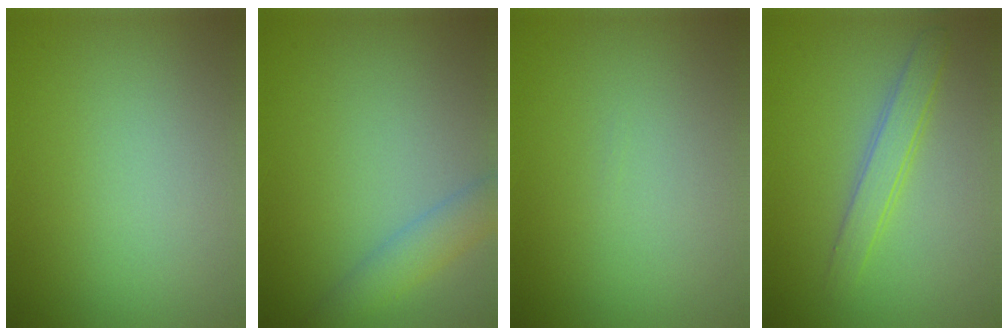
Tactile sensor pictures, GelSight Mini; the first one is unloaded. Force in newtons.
{"total": 2.8, "press": 2.8, "slide": 0.2}
{"total": 0.0}
{"total": 2.2, "press": 2.2, "slide": 0.1}